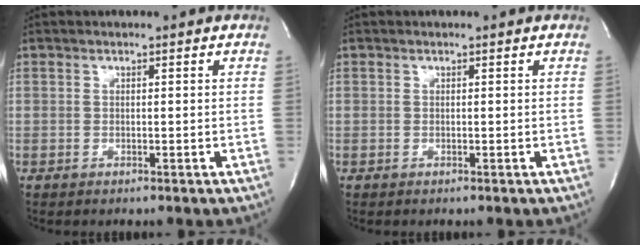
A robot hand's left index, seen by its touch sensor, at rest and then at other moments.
{"total": 0.0}